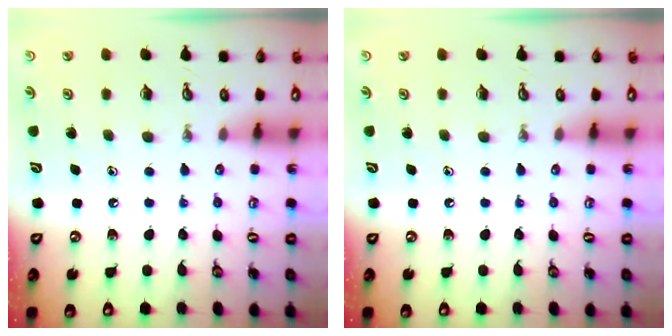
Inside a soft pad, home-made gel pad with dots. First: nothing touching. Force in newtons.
{"total": 0.0}